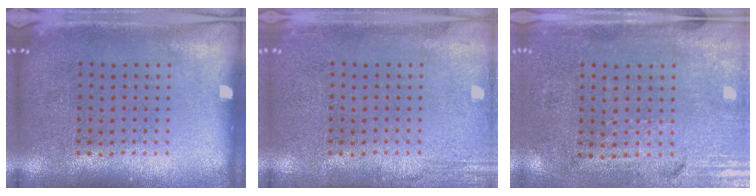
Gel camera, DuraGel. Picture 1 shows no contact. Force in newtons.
{"total": 1.9, "press": 1.9, "slide": 0.2}
{"total": 3.4, "press": 2.9, "slide": 1.7}